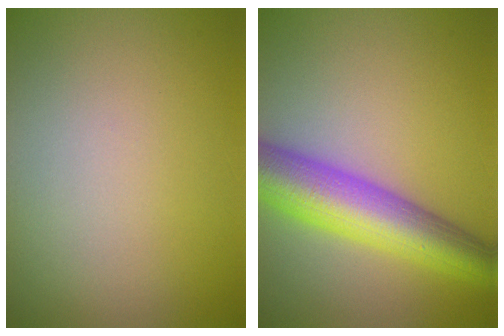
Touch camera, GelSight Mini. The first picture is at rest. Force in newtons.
{"total": 8.2, "press": 8.2, "slide": 0.3}